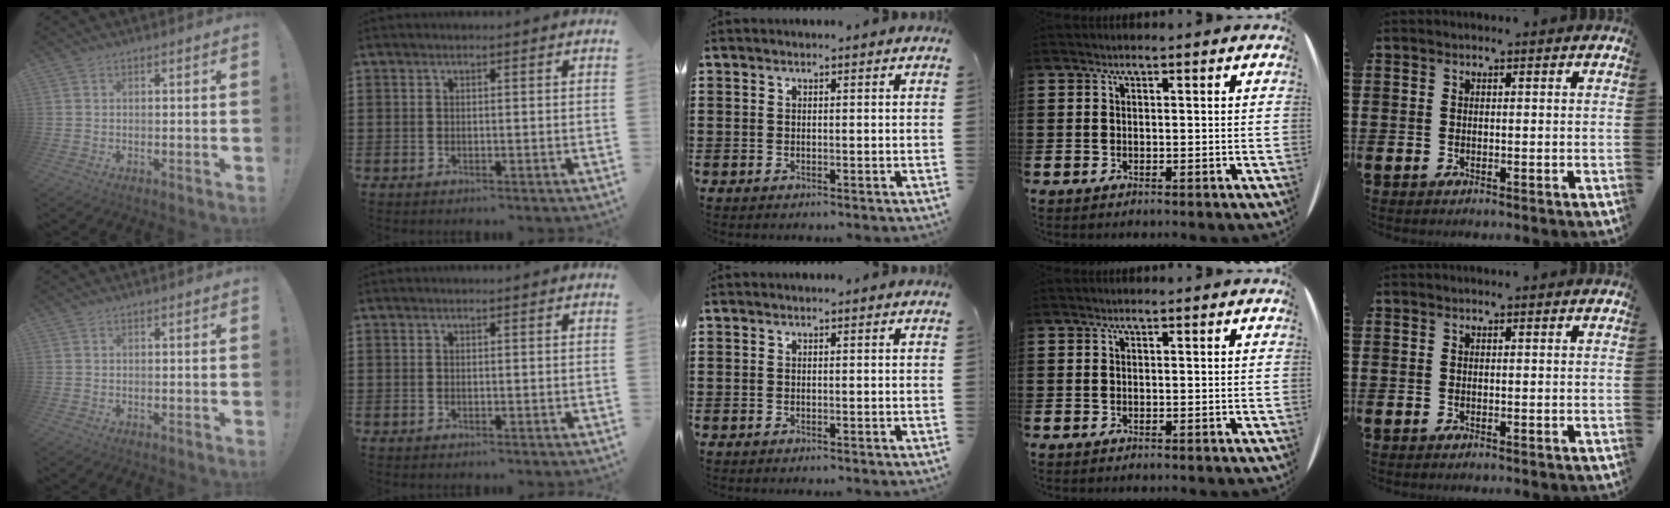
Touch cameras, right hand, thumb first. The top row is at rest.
{}